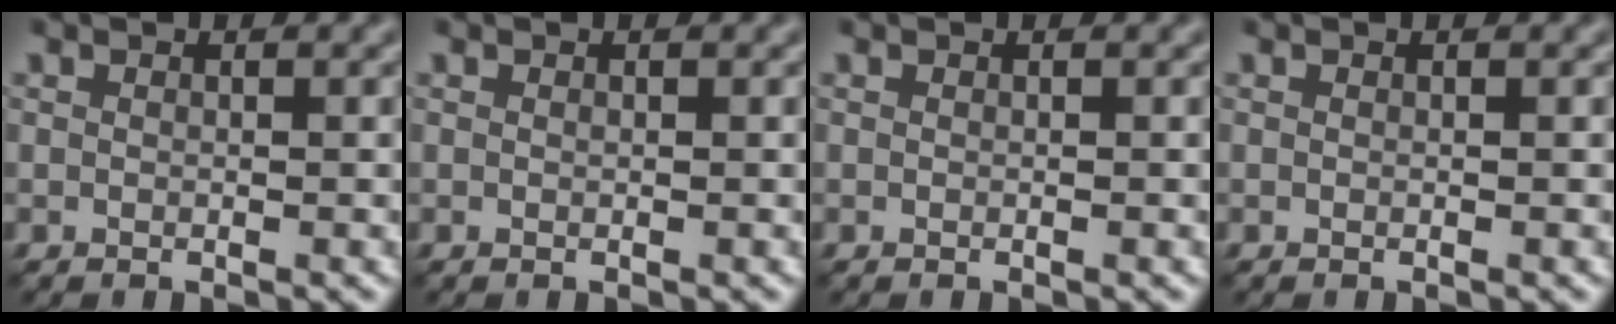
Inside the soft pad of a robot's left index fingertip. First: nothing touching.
{"total": 0.0}
{"total": 0.0}
{"total": 0.0}